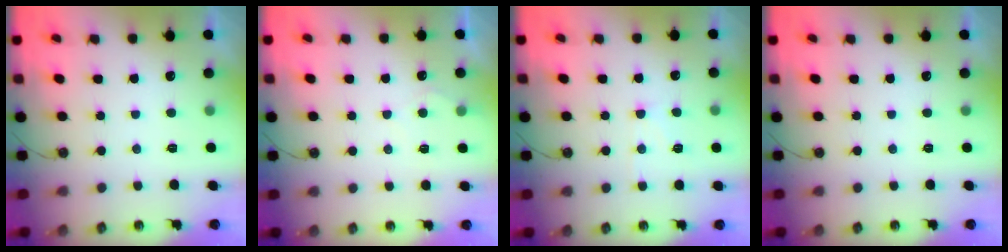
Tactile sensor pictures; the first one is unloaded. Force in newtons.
{"total": 3.4, "press": 3.4, "slide": 0.4}
{"total": 7.9, "press": 7.9, "slide": 0.6}
{"total": 0.0}